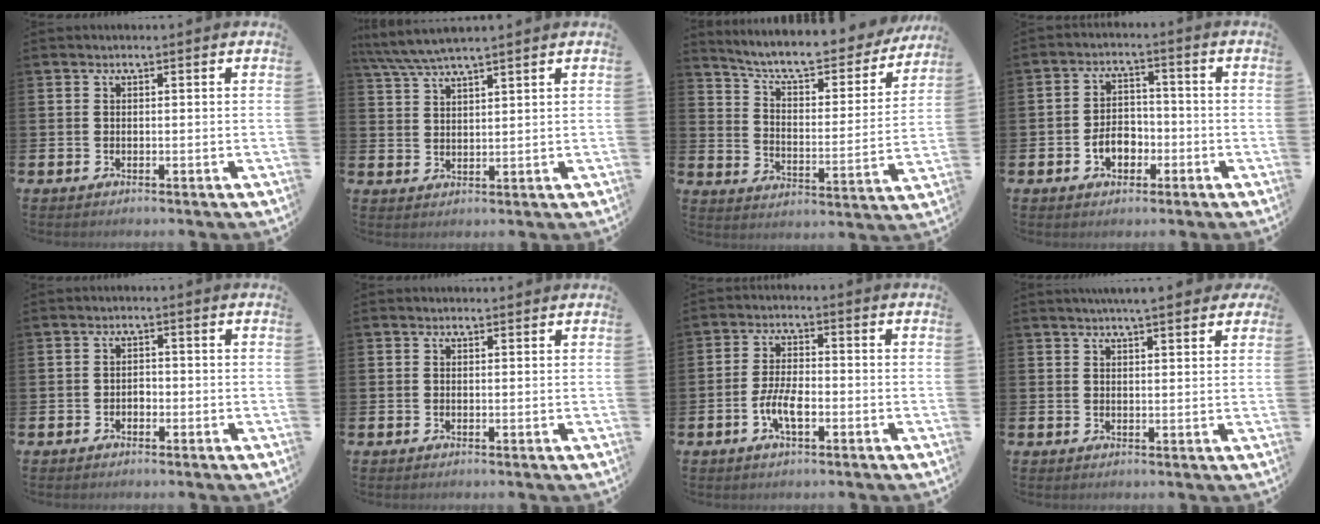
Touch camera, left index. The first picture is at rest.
{"total": 4.6, "force": [4.2, 0.0, 1.8], "torque": [-0.049, -0.014, 0.076]}
{"total": 8.3, "force": [7.5, 1.8, 3.0], "torque": [-0.088, -0.055, 0.124]}
{"total": 4.3, "force": [-1.7, 3.1, 2.5], "torque": [-0.033, 0.003, -0.039]}
{"total": 1.2, "force": [-0.6, 0.9, 0.4], "torque": [-0.009, 0.001, -0.013]}
{"total": 0.6, "force": [0.6, 0.1, 0.1], "torque": [0.007, -0.002, 0.009]}
{"total": 4.7, "force": [-1.5, 1.9, 4.0], "torque": [-0.081, 0.003, -0.031]}
{"total": 4.1, "force": [3.7, 0.3, 1.7], "torque": [-0.031, -0.011, 0.064]}